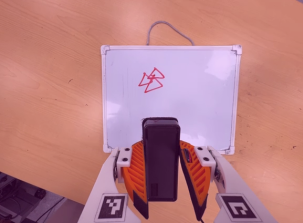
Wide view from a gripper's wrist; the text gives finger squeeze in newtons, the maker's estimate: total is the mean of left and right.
{"total": 5.3, "left": 4.3, "right": 6.4}